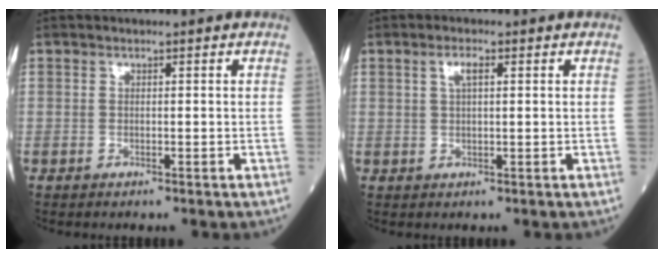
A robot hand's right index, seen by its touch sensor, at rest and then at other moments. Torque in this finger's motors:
{"motor_torque": [0.03, 0.01, 0.05, 0.04]}